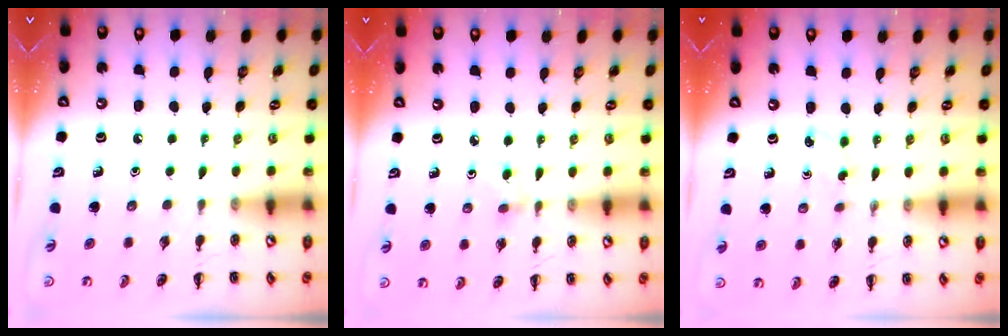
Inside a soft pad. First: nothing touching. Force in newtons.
{"total": 2.5, "press": 2.3, "slide": 1.0}
{"total": 3.0, "press": 2.8, "slide": 0.9}